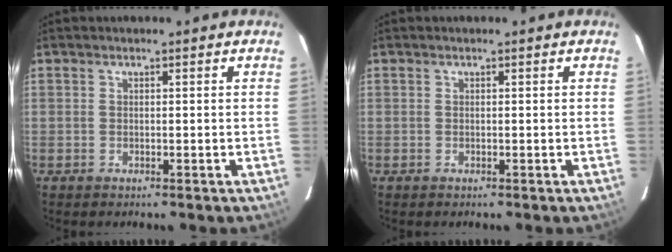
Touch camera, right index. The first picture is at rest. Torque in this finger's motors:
{"motor_torque": [0.00, 0.00, 0.00, 0.00]}